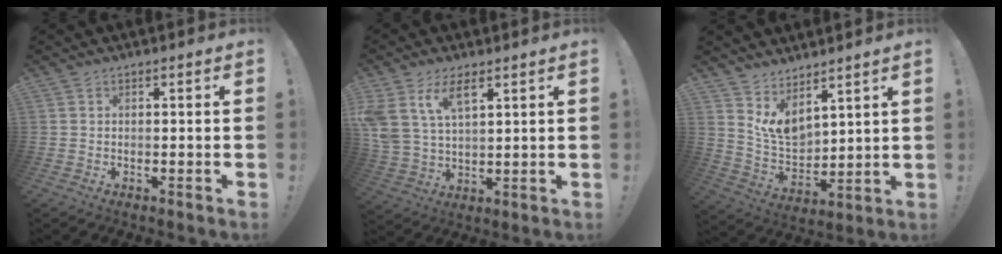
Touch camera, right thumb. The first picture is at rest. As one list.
[{"total": 10.1, "force": [5.7, 5.2, 6.4], "torque": [-0.149, -0.019, 0.107]}, {"total": 8.6, "force": [6.2, 4.5, 3.9], "torque": [-0.078, -0.062, 0.126]}]